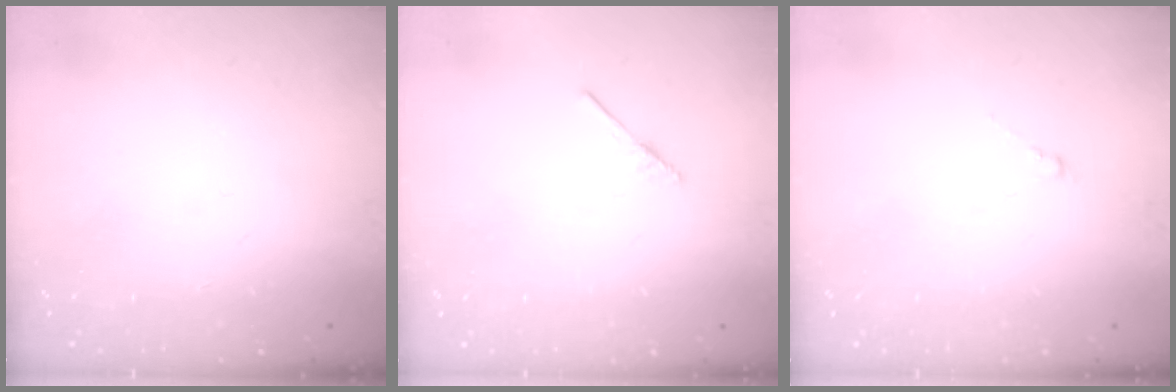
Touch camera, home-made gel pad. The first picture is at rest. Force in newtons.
{"total": 2.5, "press": 2.4, "slide": 0.3}
{"total": 0.8, "press": 0.7, "slide": 0.5}